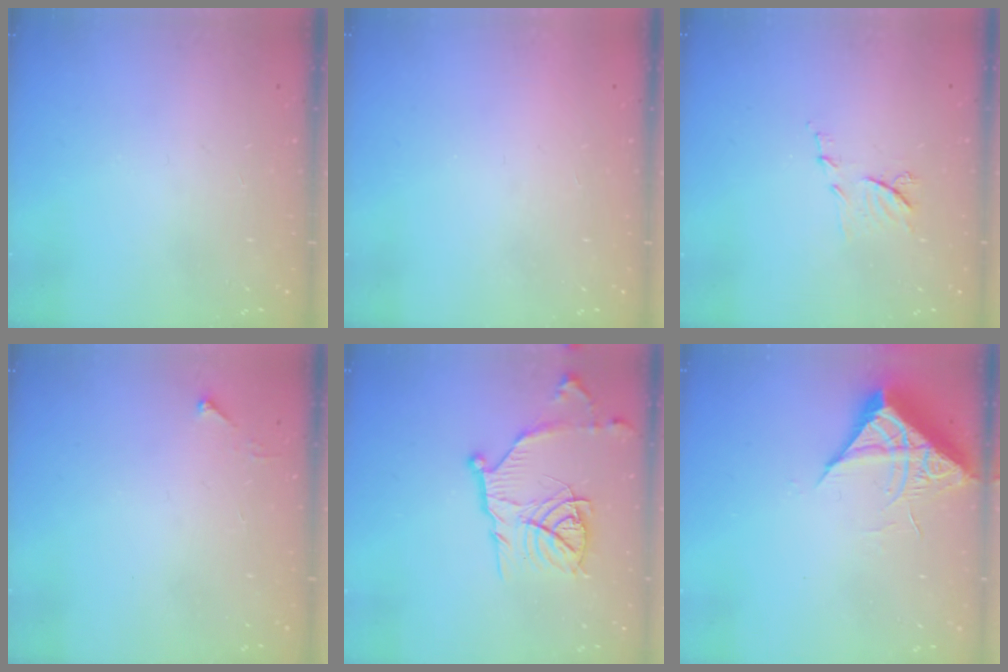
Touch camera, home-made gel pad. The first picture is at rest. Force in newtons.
{"total": 1.5, "press": 1.5, "slide": 0.1}
{"total": 6.9, "press": 6.9, "slide": 0.5}
{"total": 3.1, "press": 3.1, "slide": 0.4}
{"total": 15.2, "press": 15.2, "slide": 1.1}
{"total": 6.9, "press": 6.9, "slide": 0.4}